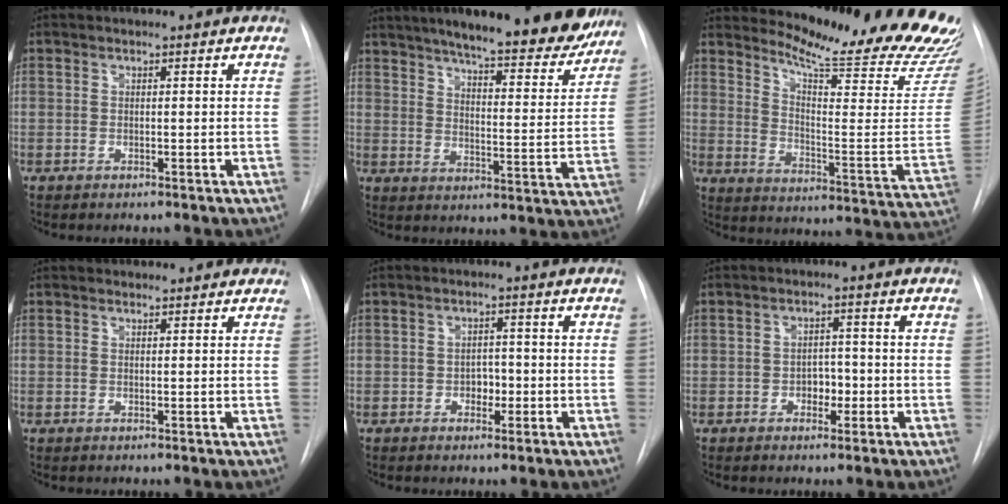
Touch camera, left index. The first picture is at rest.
{"total": 24.7, "force": [20.8, 4.8, 12.5], "torque": [-0.187, -0.025, 0.261]}
{"total": 22.4, "force": [21.0, 0.6, 7.8], "torque": [-0.121, -0.132, 0.263]}
{"total": 2.1, "force": [1.9, 0.9, 0.2], "torque": [-0.001, 0.009, 0.017]}
{"total": 2.4, "force": [-0.7, 1.7, 1.5], "torque": [-0.017, 0.007, -0.010]}
{"total": 2.8, "force": [-0.9, 1.9, 1.8], "torque": [-0.020, 0.007, -0.014]}